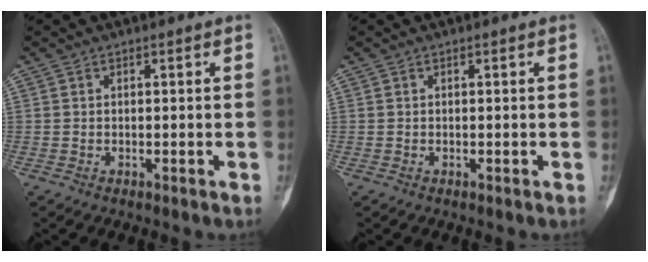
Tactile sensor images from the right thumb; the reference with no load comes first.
{"total": 0.0}